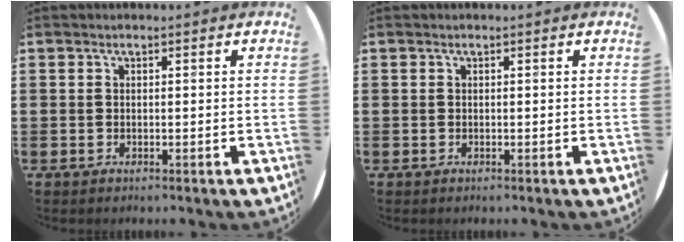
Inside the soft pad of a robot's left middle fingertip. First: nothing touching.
{"total": 0.0}